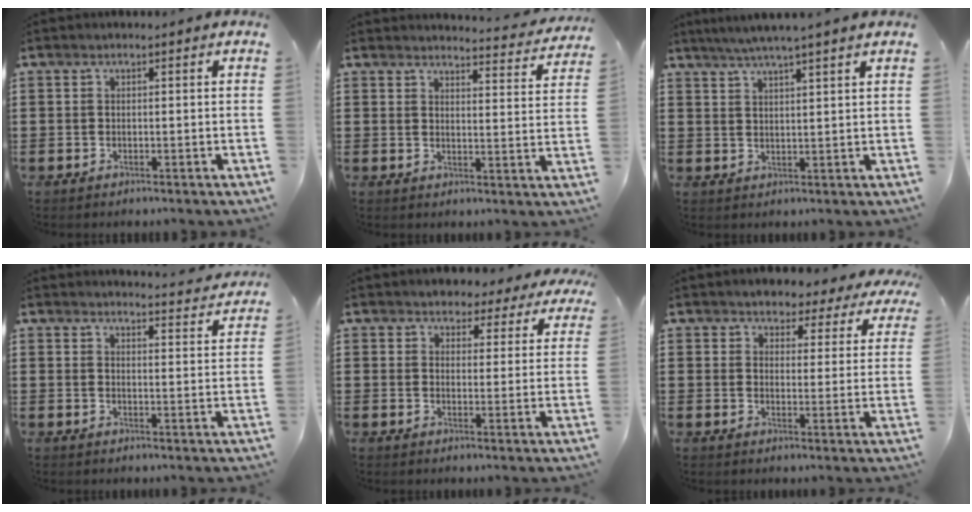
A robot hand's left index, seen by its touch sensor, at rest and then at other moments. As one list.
[{"total": 3.6, "force": [3.5, -0.2, 0.6], "torque": [-0.010, -0.030, 0.058]}, {"total": 3.9, "force": [3.2, -0.7, 2.0], "torque": [-0.047, -0.010, 0.057]}, {"total": 3.4, "force": [3.3, -0.4, 0.3], "torque": [-0.012, -0.028, 0.057]}, {"total": 3.2, "force": [2.9, 1.3, 0.0], "torque": [-0.010, -0.010, 0.050]}, {"total": 3.3, "force": [3.0, 1.2, 0.1], "torque": [-0.014, -0.015, 0.049]}]